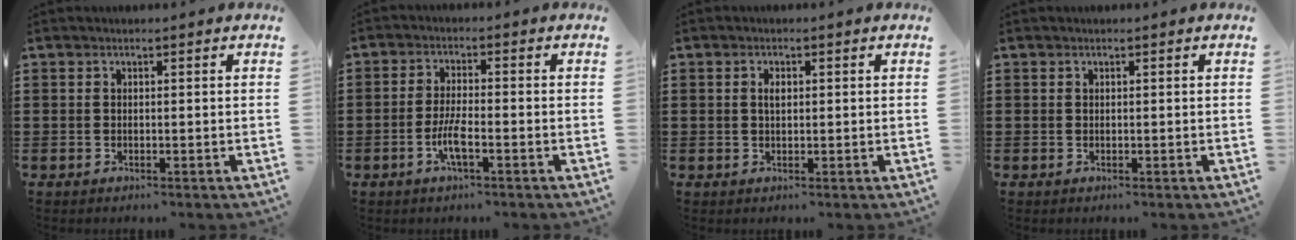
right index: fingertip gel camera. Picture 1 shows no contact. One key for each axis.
{"total": 4.1, "fx": -1.8, "fy": 0.7, "fz": 3.6, "tx": -0.082, "ty": -0.006, "tz": -0.039}
{"total": 1.6, "fx": 0.3, "fy": 0.8, "fz": 1.4, "tx": -0.029, "ty": 0.005, "tz": 0.004}
{"total": 0.0}